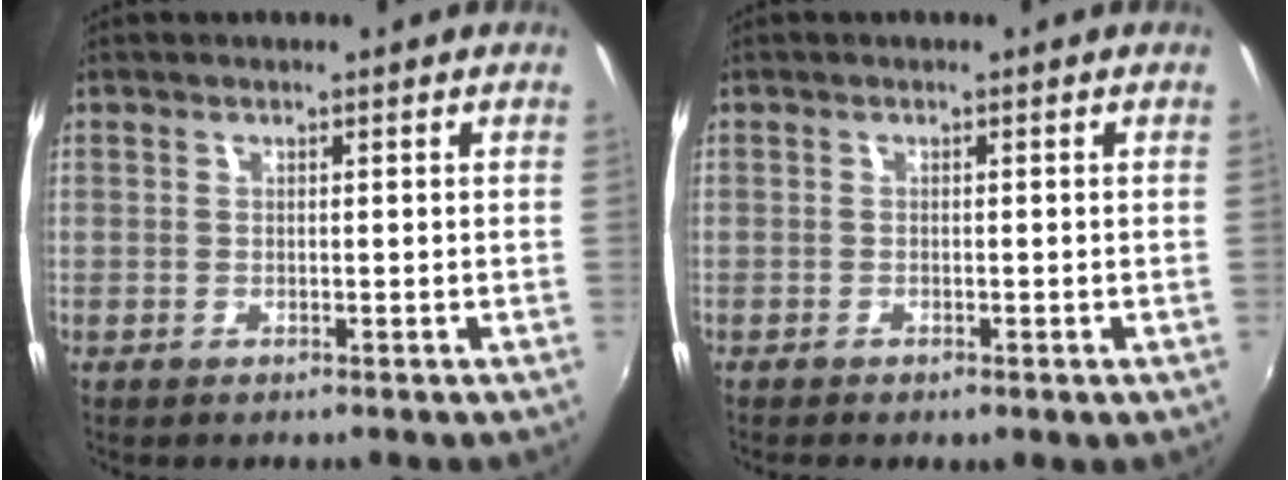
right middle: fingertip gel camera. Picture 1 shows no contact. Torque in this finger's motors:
{"motor_torque": [1.09, -1.05, 0.17, 0.04]}